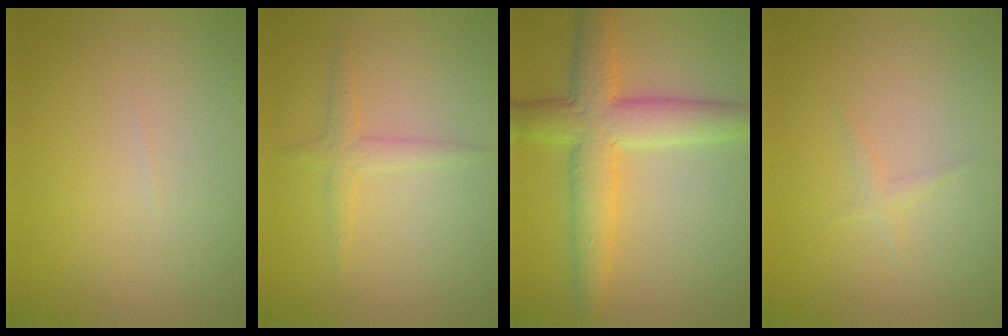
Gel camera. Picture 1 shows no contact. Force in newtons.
{"total": 1.7, "press": 1.7, "slide": 0.0}
{"total": 5.4, "press": 5.4, "slide": 0.2}
{"total": 0.7, "press": 0.7, "slide": 0.0}